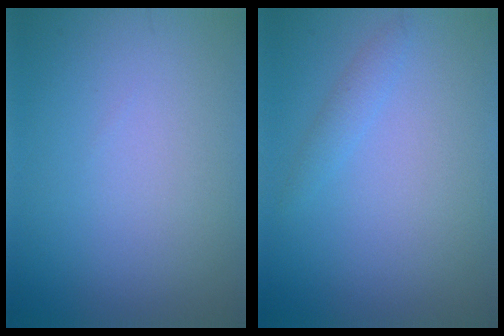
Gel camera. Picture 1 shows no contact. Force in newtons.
{"total": 1.1, "press": 1.1, "slide": 0.1}